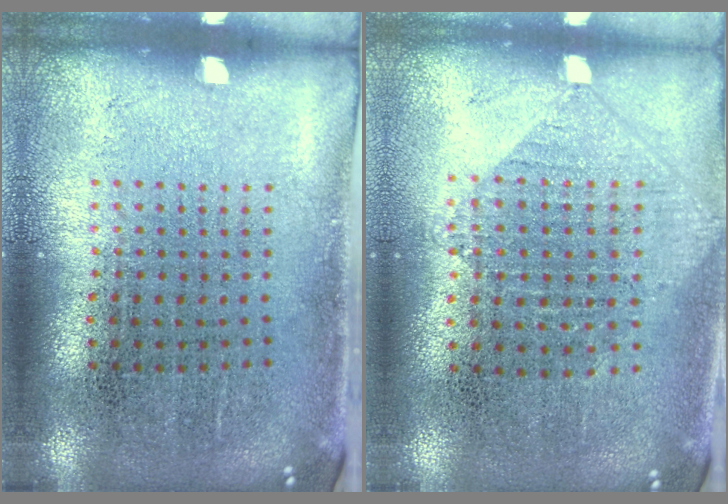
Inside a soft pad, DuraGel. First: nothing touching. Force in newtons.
{"total": 0.9, "press": 0.8, "slide": 0.3}